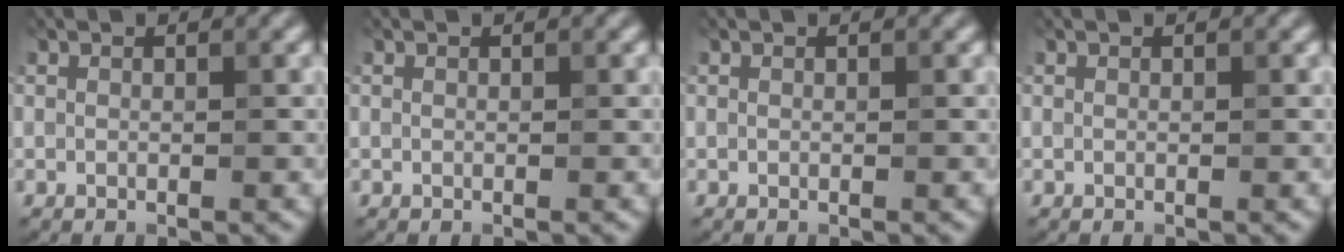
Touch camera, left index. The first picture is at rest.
{"total": 0.0}
{"total": 0.0}
{"total": 0.0}